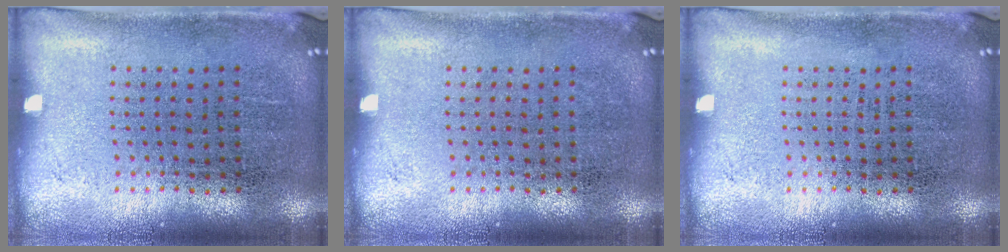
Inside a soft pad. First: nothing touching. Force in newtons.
{"total": 0.0}
{"total": 0.0}